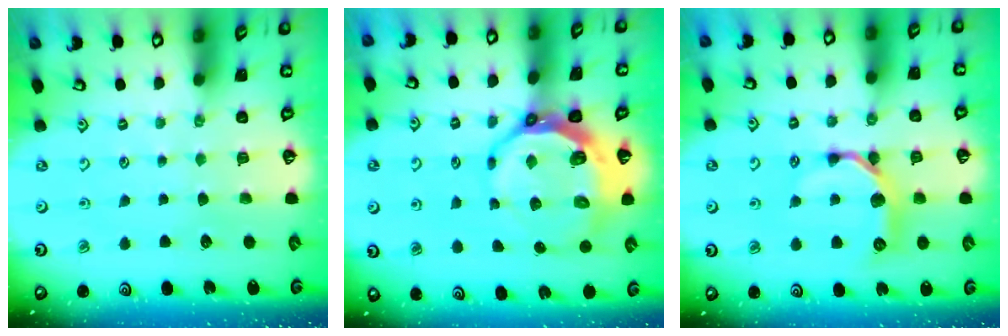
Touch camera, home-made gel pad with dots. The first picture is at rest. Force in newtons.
{"total": 11.0, "press": 10.1, "slide": 4.3}
{"total": 10.8, "press": 10.8, "slide": 0.5}